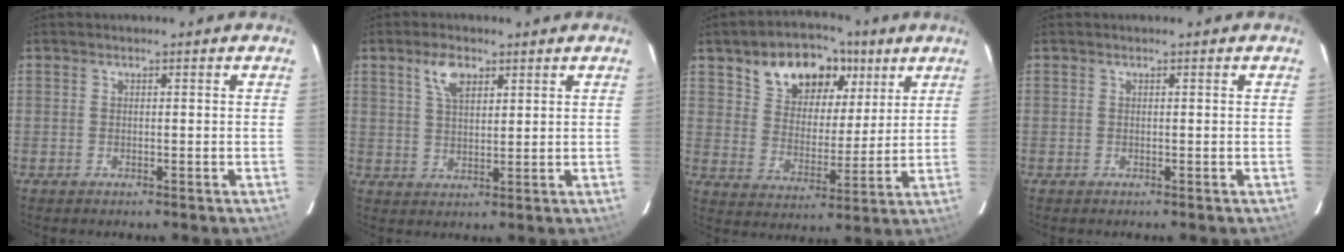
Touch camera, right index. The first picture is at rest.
{"total": 5.3, "force": [3.0, 2.5, 3.5], "torque": [-0.064, 0.009, 0.057]}
{"total": 15.7, "force": [8.9, 9.7, 8.6], "torque": [-0.165, 0.043, 0.156]}
{"total": 0.0}